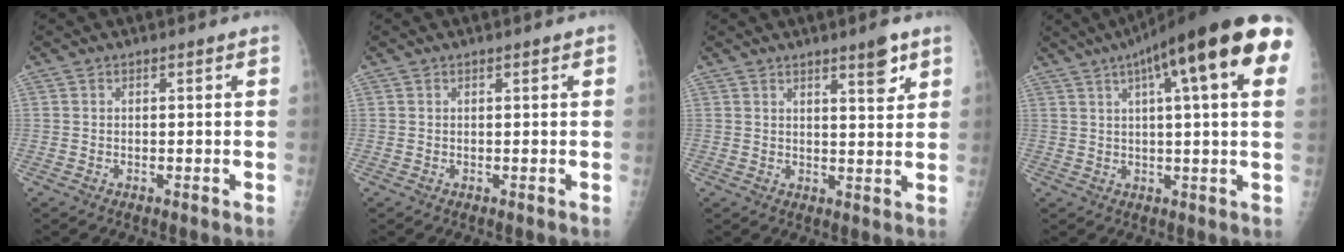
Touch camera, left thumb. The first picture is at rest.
{"total": 0.6, "force": [0.3, 0.1, 0.5], "torque": [-0.007, 0.001, 0.004]}
{"total": 5.3, "force": [3.3, 1.1, 3.9], "torque": [-0.049, -0.023, 0.048]}
{"total": 22.8, "force": [9.9, 4.5, 20.0], "torque": [-0.286, 0.020, 0.132]}